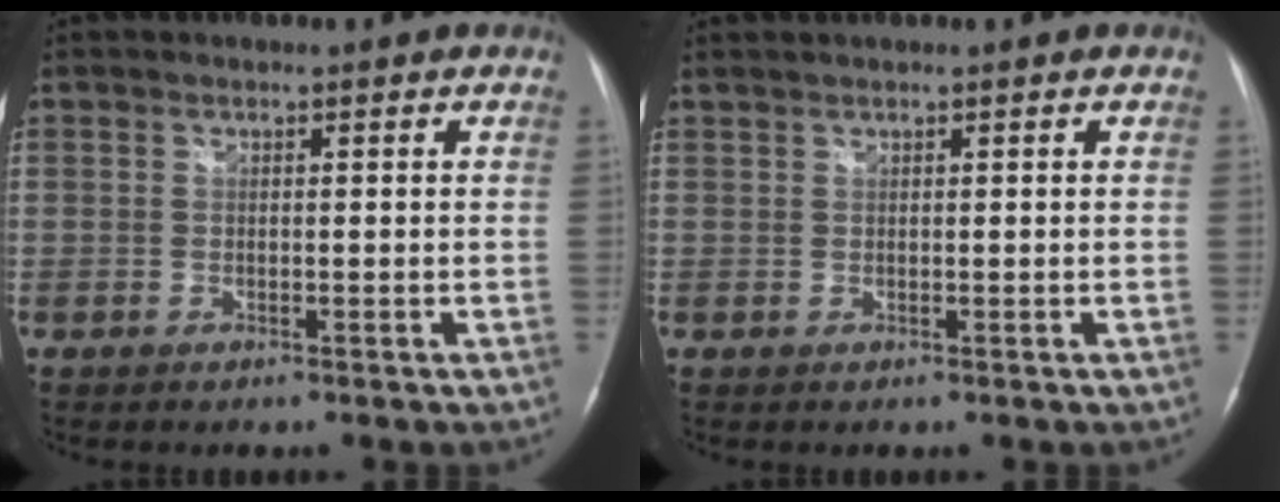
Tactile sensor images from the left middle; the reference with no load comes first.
{"total": 0.7, "force": [0.7, -0.1, 0.2], "torque": [-0.009, 0.009, 0.019]}